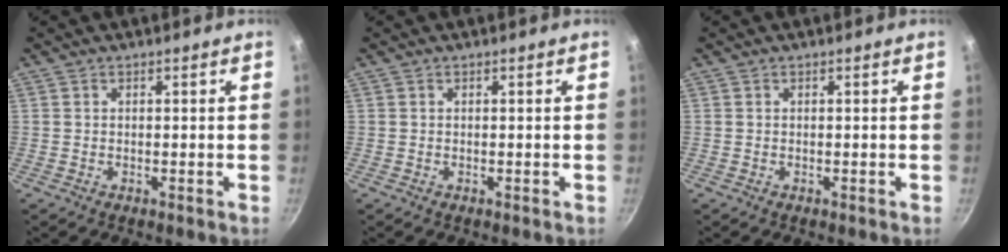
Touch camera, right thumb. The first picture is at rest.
{"total": 0.0}
{"total": 0.0}